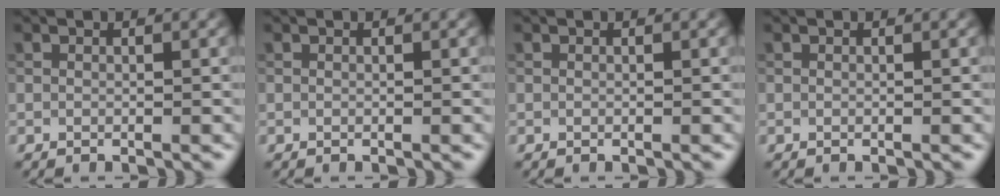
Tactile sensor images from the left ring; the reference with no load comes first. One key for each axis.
{"total": 0.0}
{"total": 0.0}
{"total": 0.0}